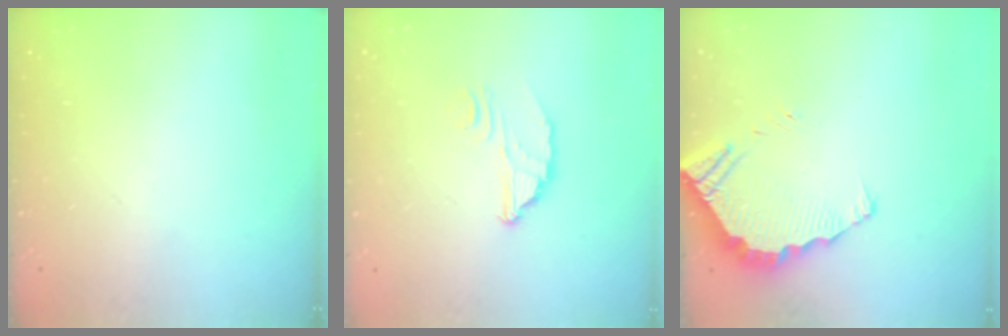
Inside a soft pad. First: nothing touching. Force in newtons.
{"total": 3.2, "press": 3.2, "slide": 0.2}
{"total": 3.9, "press": 3.9, "slide": 0.2}